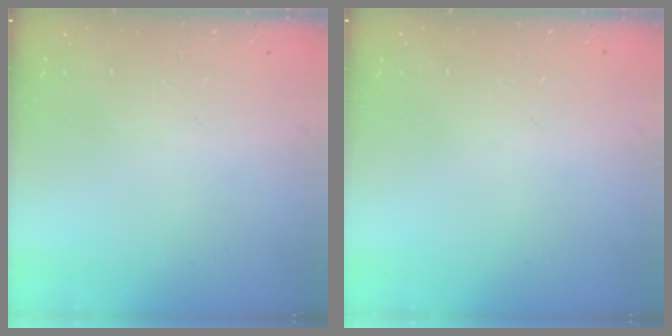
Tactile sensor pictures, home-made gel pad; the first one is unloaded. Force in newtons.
{"total": 0.0}